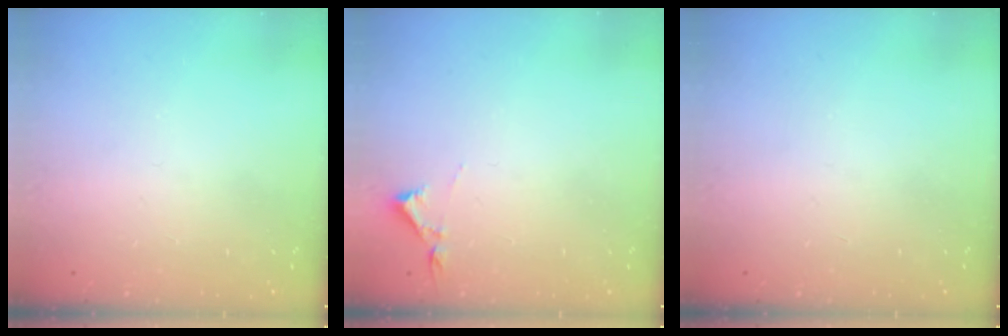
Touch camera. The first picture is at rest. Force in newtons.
{"total": 2.9, "press": 2.9, "slide": 0.5}
{"total": 0.0}